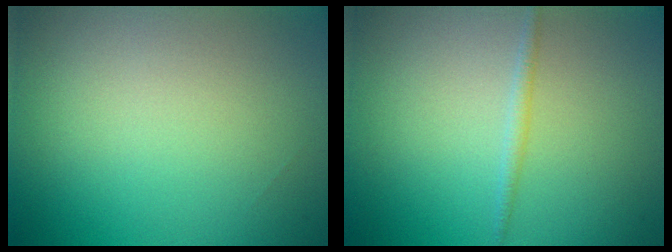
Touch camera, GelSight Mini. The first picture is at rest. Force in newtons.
{"total": 1.0, "press": 1.0, "slide": 0.0}